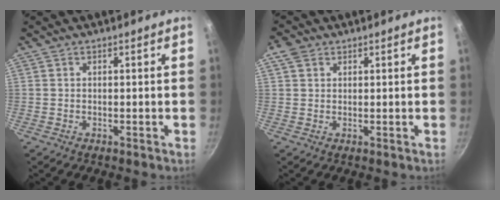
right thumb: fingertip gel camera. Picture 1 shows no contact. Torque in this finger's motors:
{"motor_torque": [-1.21, 1.58, 0.26, -0.06, 0.29]}